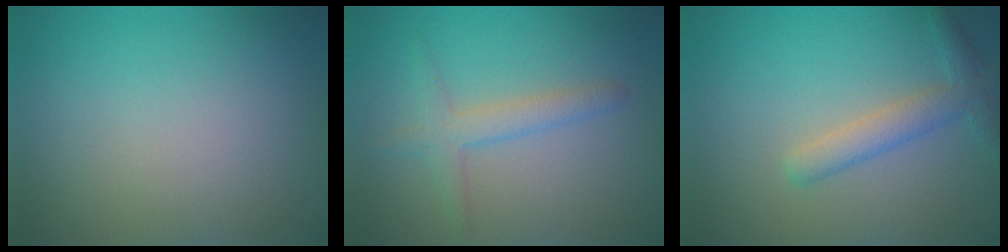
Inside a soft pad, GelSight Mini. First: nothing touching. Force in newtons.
{"total": 2.4, "press": 2.4, "slide": 0.1}
{"total": 2.9, "press": 2.9, "slide": 0.1}